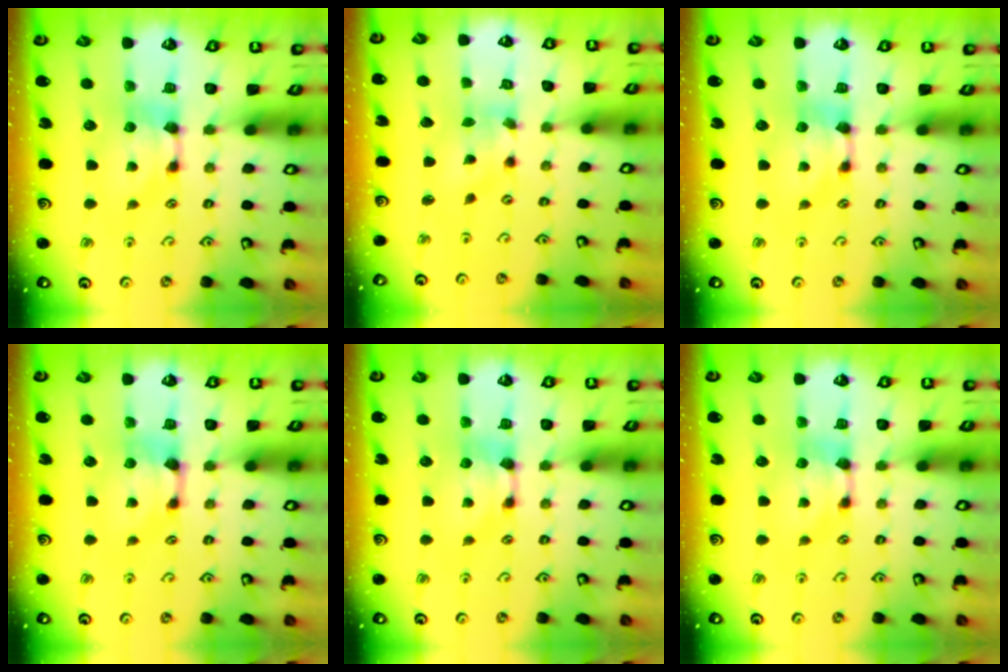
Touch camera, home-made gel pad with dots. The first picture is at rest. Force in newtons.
{"total": 1.7, "press": 1.0, "slide": 1.4}
{"total": 0.0}
{"total": 0.7, "press": 0.1, "slide": 0.7}
{"total": 0.0}
{"total": 0.0}